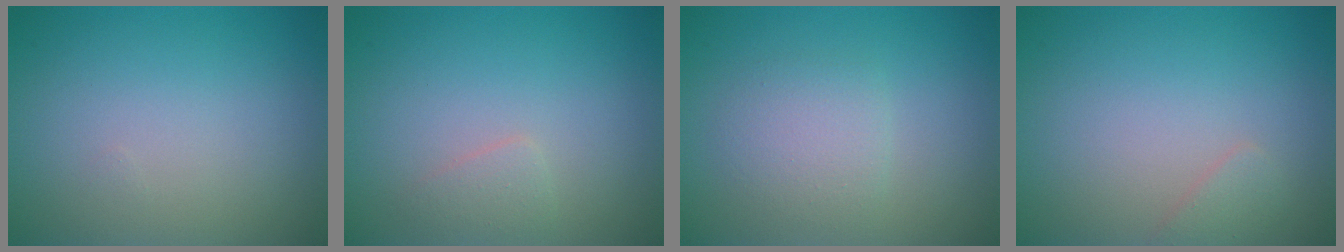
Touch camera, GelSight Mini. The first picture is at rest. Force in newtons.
{"total": 1.0, "press": 1.0, "slide": 0.0}
{"total": 2.3, "press": 2.3, "slide": 0.1}
{"total": 0.9, "press": 0.9, "slide": 0.1}